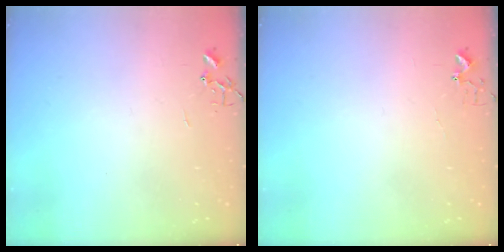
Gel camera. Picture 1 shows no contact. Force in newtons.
{"total": 3.4, "press": 3.4, "slide": 0.5}